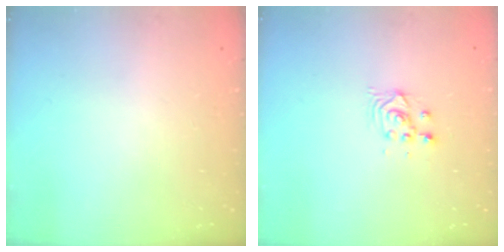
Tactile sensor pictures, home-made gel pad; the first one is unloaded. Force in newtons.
{"total": 2.9, "press": 2.9, "slide": 0.1}